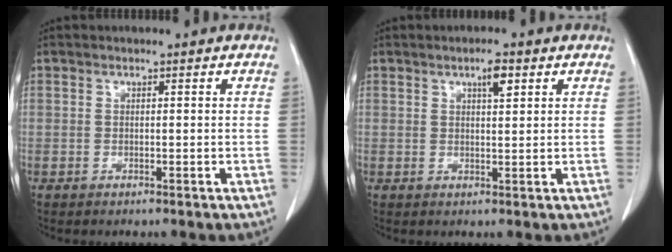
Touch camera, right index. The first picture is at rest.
{"total": 2.8, "force": [1.5, 0.6, 2.3], "torque": [-0.040, 0.001, 0.023]}